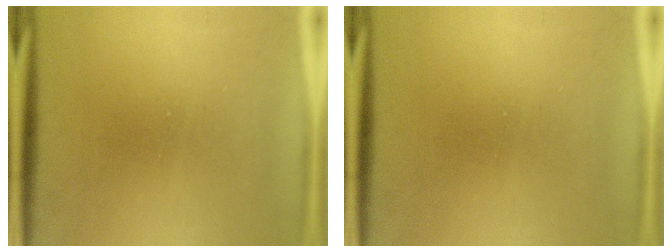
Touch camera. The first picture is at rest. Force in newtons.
{"total": 0.0}